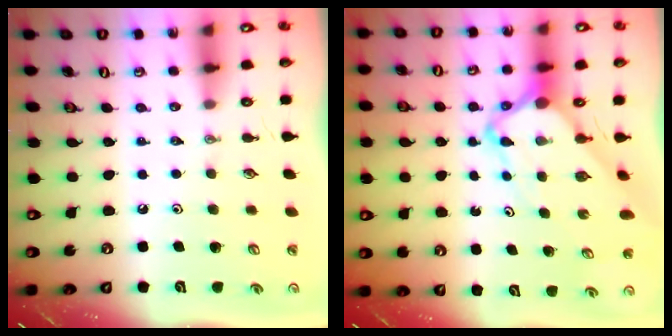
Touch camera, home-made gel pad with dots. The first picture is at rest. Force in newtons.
{"total": 6.3, "press": 6.3, "slide": 0.5}